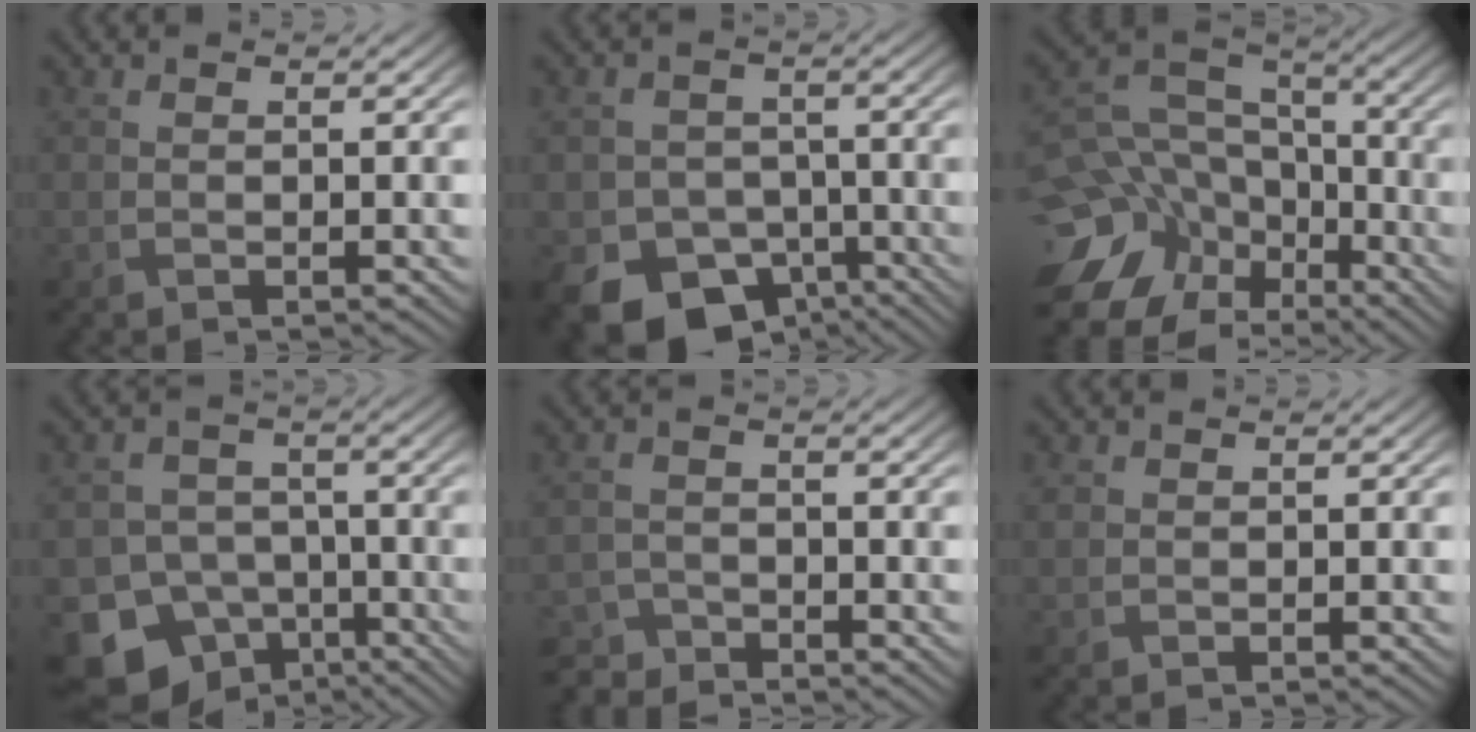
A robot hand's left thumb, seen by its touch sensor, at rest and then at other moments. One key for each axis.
{"total": 11.5, "fx": -6.7, "fy": 8.2, "fz": 4.5, "tx": -0.087, "ty": -0.036, "tz": -0.108}
{"total": 17.1, "fx": -7.3, "fy": 12.9, "fz": 8.5, "tx": -0.219, "ty": -0.027, "tz": -0.105}
{"total": 13.4, "fx": -8.3, "fy": 9.9, "fz": 3.5, "tx": -0.088, "ty": -0.043, "tz": -0.137}
{"total": 3.0, "fx": -2.9, "fy": 0.8, "fz": 0.1, "tx": -0.004, "ty": 0.000, "tz": -0.060}
{"total": 0.7, "fx": 0.3, "fy": 0.6, "fz": 0.1, "tx": -0.005, "ty": 0.000, "tz": 0.007}